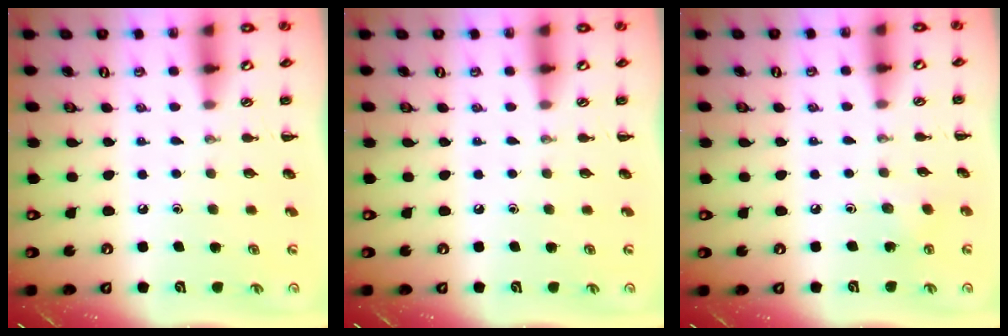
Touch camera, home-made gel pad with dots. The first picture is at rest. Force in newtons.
{"total": 0.0}
{"total": 2.6, "press": 2.4, "slide": 0.8}